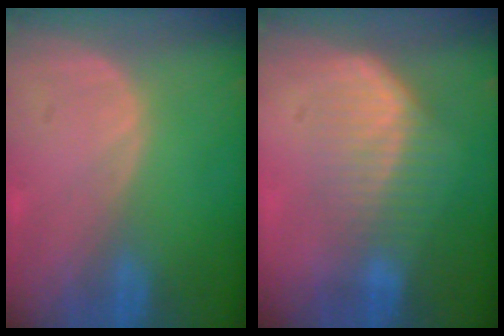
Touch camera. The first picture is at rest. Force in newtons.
{"total": 7.4, "press": 6.4, "slide": 3.7}